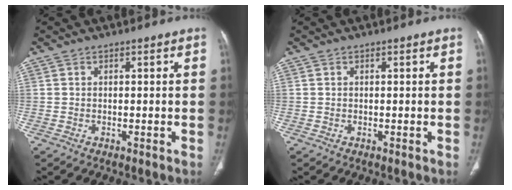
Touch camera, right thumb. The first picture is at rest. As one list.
[{"total": 0.0}]